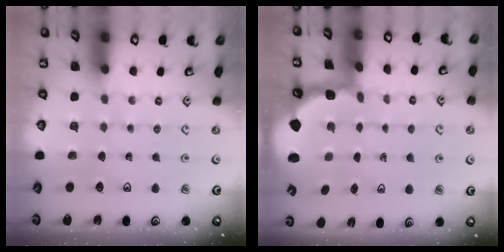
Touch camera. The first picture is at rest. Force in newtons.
{"total": 1.8, "press": 1.7, "slide": 0.5}